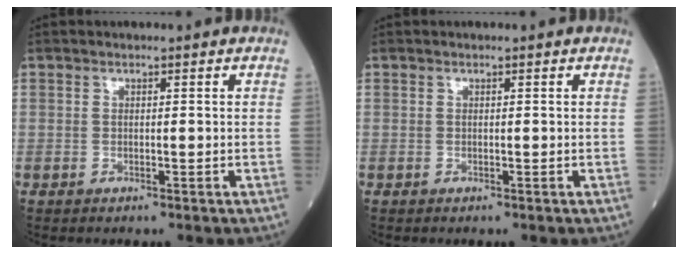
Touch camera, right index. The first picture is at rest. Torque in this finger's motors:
{"motor_torque": [0.00, 0.00, 0.00, 0.00]}